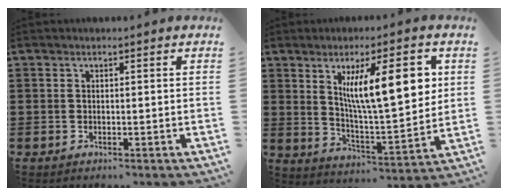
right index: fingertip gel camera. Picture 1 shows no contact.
{"total": 13.3, "force": [4.4, 3.6, 12.0], "torque": [-0.206, 0.002, 0.070]}